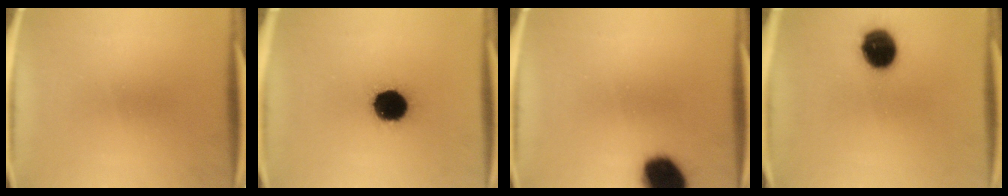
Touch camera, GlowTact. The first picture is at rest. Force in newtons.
{"total": 15.6}
{"total": 14.9}
{"total": 11.8}